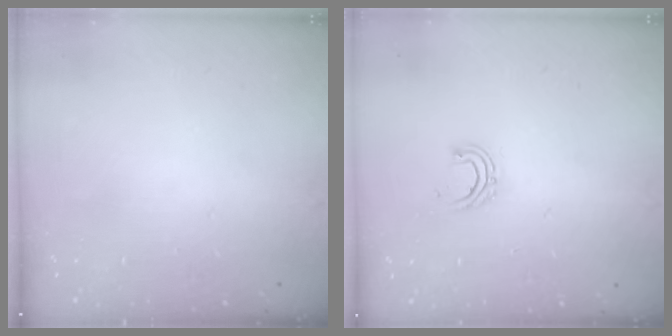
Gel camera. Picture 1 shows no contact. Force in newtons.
{"total": 4.7, "press": 4.7, "slide": 0.8}